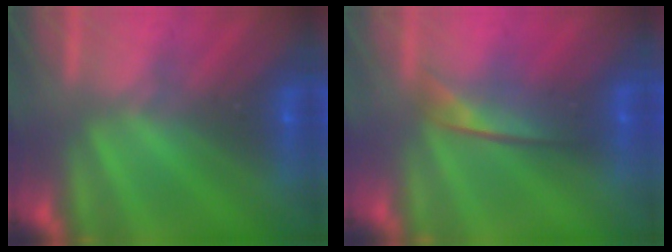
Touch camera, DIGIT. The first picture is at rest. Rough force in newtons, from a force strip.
{"total": 2.1}